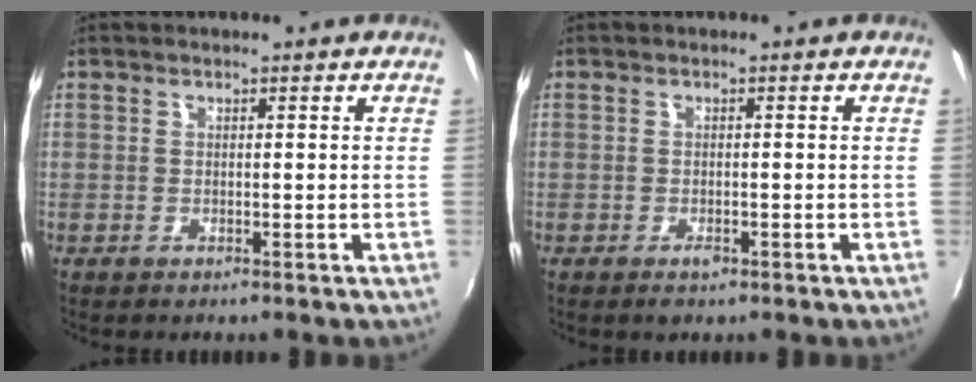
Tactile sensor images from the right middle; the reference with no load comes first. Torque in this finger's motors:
{"motor_torque": [0.42, -0.36, 0.04, 0.00]}